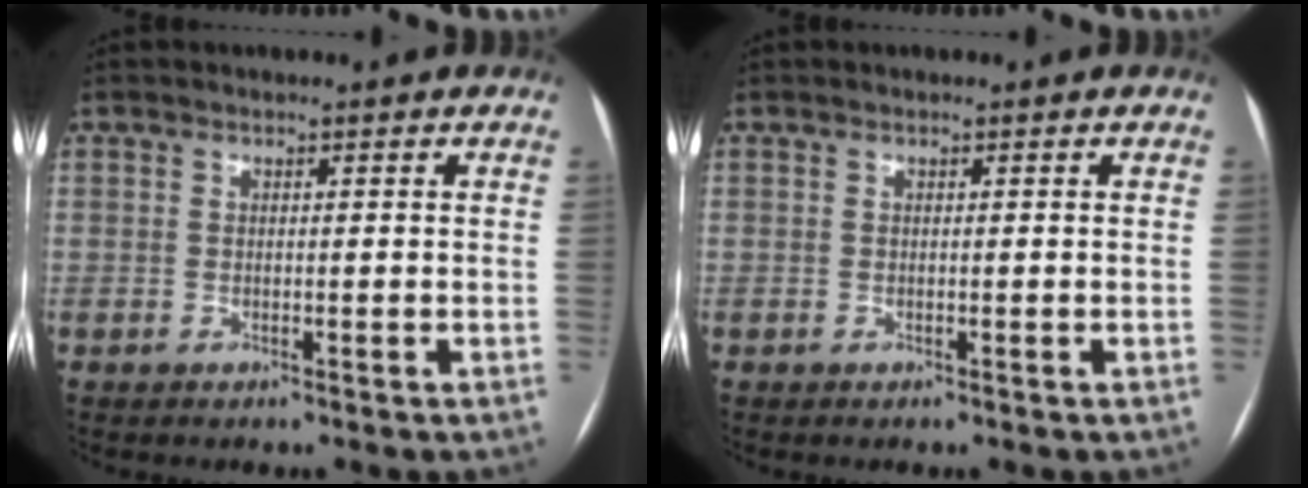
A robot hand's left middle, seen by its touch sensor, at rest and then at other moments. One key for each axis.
{"total": 0.0}